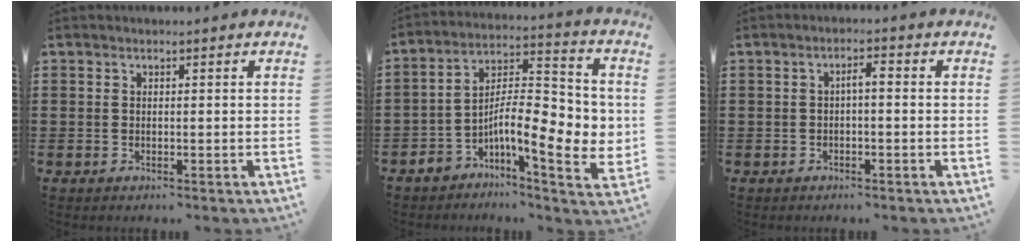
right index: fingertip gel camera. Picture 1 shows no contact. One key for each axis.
{"total": 10.5, "fx": -1.7, "fy": 3.8, "fz": 9.7, "tx": -0.170, "ty": -0.016, "tz": -0.031}
{"total": 1.9, "fx": -0.4, "fy": 0.4, "fz": 1.8, "tx": -0.035, "ty": 0.005, "tz": -0.010}